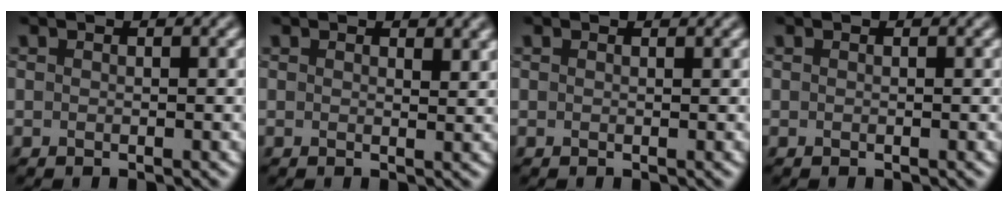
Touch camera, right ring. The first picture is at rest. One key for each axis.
{"total": 1.2, "fx": 0.9, "fy": 0.3, "fz": 0.7, "tx": -0.008, "ty": -0.003, "tz": 0.016}
{"total": 0.5, "fx": 0.5, "fy": 0.1, "fz": 0.1, "tx": -0.004, "ty": -0.004, "tz": 0.005}
{"total": 0.0}